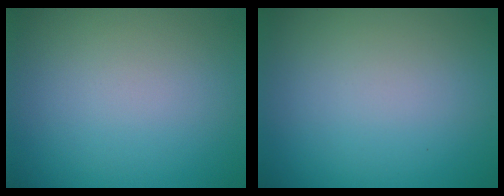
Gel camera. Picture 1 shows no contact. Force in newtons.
{"total": 0.0}